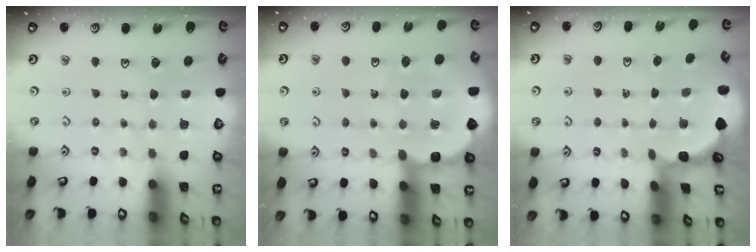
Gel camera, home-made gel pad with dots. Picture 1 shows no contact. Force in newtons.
{"total": 8.2, "press": 8.0, "slide": 1.6}
{"total": 1.3, "press": 1.3, "slide": 0.3}